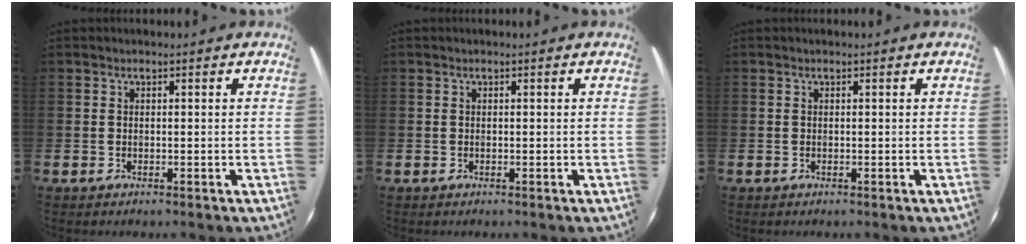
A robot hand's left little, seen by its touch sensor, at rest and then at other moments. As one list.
[{"total": 0.0}, {"total": 0.0}]